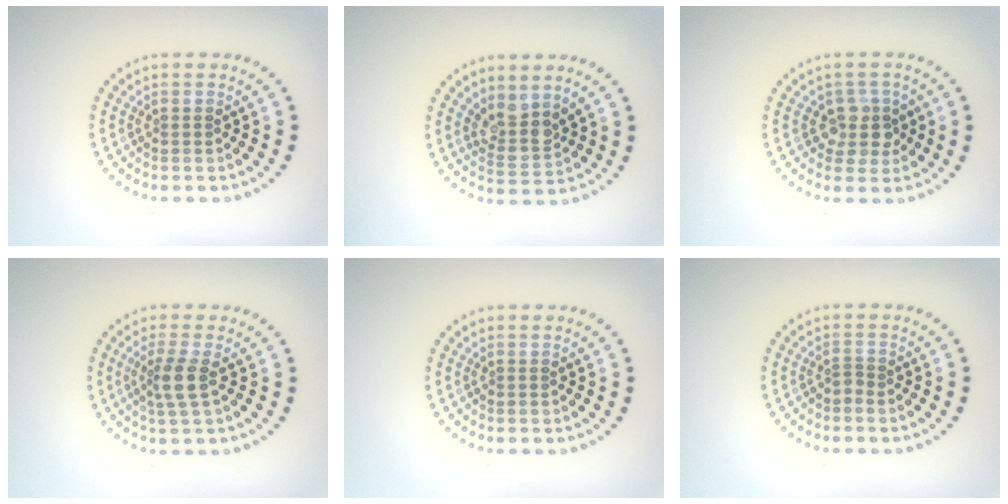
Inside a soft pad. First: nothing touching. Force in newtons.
{"total": 2.9, "press": 2.2, "slide": 1.8}
{"total": 2.8, "press": 2.4, "slide": 1.5}
{"total": 2.4, "press": 2.0, "slide": 1.4}
{"total": 0.0}
{"total": 0.6, "press": 0.3, "slide": 0.5}